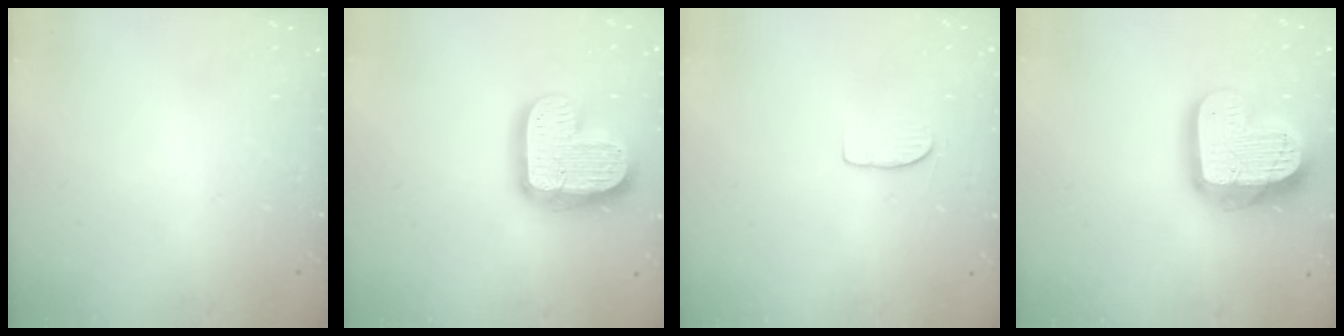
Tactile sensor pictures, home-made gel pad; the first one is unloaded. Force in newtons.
{"total": 17.7, "press": 17.7, "slide": 1.5}
{"total": 4.9, "press": 4.9, "slide": 0.3}
{"total": 19.5, "press": 19.4, "slide": 1.7}